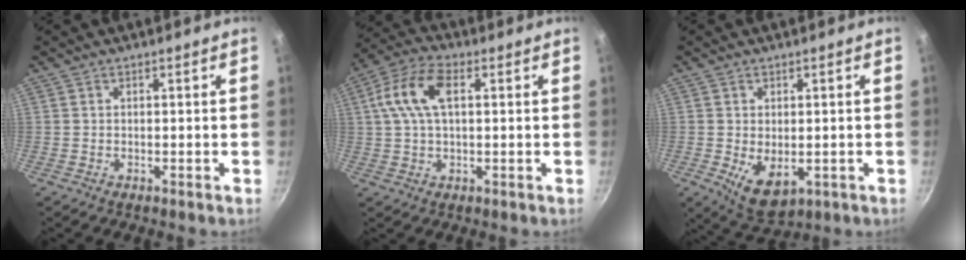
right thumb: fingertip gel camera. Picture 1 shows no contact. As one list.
[{"total": 10.3, "force": [2.5, 5.4, 8.5], "torque": [-0.178, 0.024, 0.042]}, {"total": 7.1, "force": [-1.5, 4.2, 5.6], "torque": [-0.086, -0.013, -0.009]}]